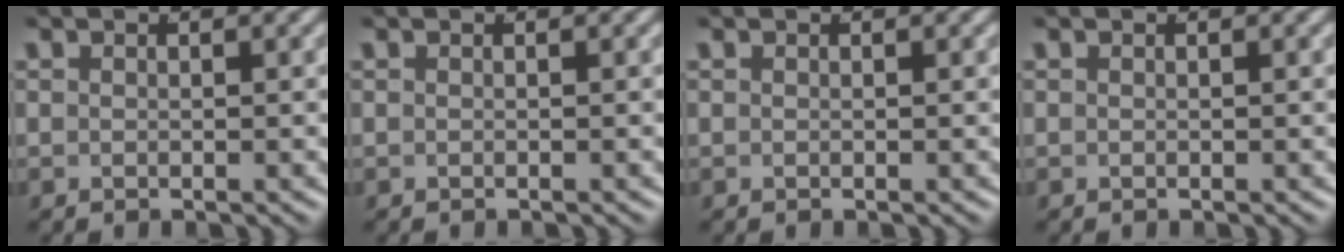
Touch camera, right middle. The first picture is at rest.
{"total": 0.0}
{"total": 0.0}
{"total": 0.0}